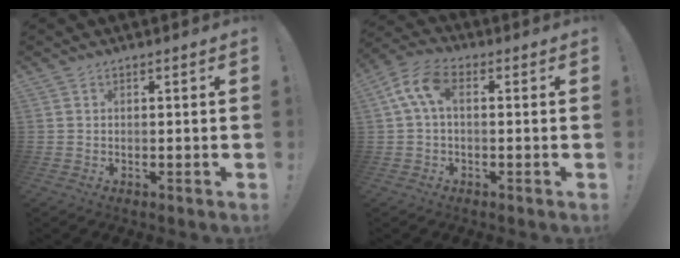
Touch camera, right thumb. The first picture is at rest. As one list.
[{"total": 8.1, "force": [1.5, 4.1, 6.8], "torque": [-0.143, 0.005, 0.033]}]